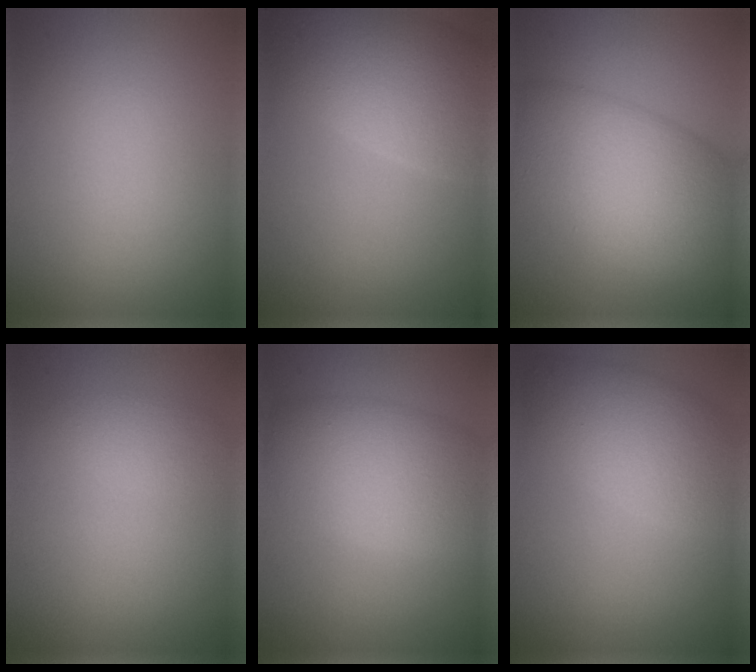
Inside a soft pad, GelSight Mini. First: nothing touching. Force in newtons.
{"total": 7.9, "press": 7.8, "slide": 0.8}
{"total": 10.1, "press": 10.1, "slide": 0.4}
{"total": 1.6, "press": 1.6, "slide": 0.1}
{"total": 7.3, "press": 7.3, "slide": 0.5}
{"total": 5.7, "press": 5.7, "slide": 0.3}